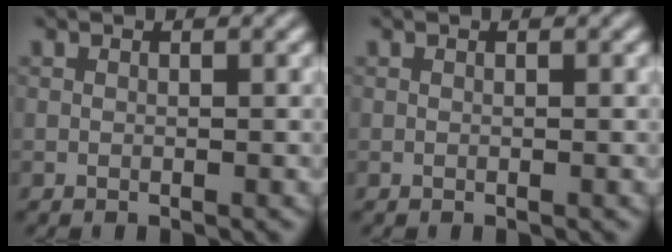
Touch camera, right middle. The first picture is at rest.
{"total": 0.0}